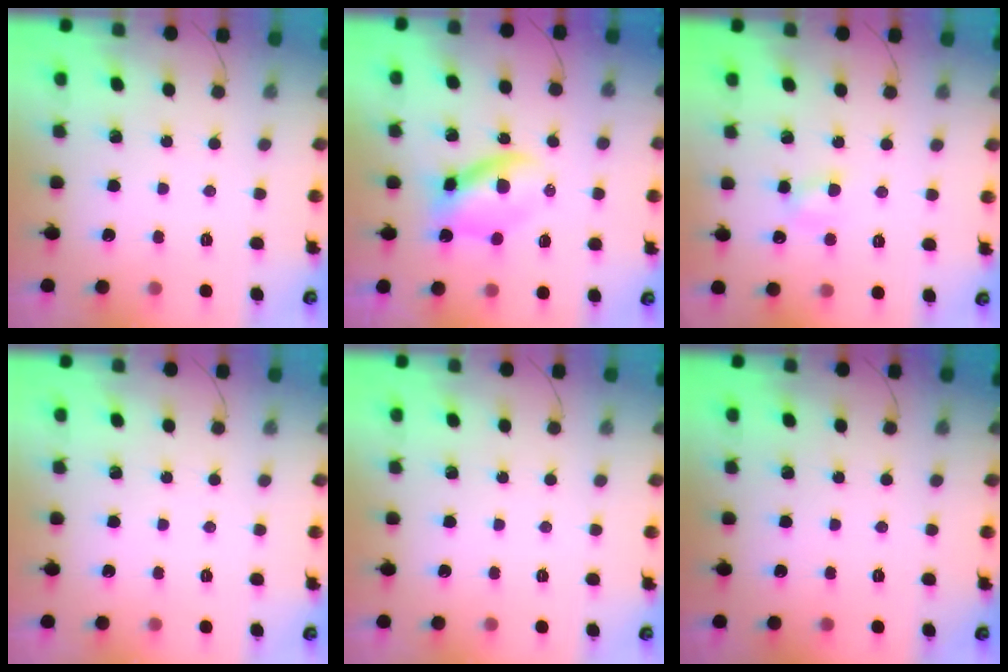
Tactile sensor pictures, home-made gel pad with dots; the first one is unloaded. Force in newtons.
{"total": 6.3, "press": 6.2, "slide": 0.7}
{"total": 4.6, "press": 4.4, "slide": 1.3}
{"total": 0.0}
{"total": 0.0}
{"total": 0.0}